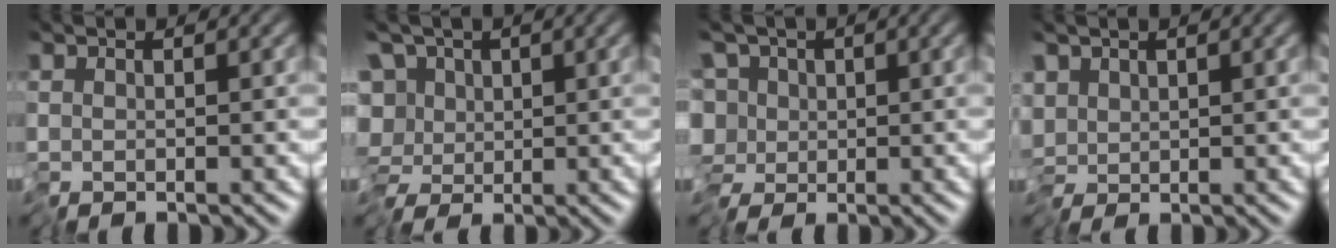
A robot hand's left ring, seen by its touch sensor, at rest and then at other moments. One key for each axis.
{"total": 8.6, "fx": -1.1, "fy": 7.0, "fz": 4.9, "tx": -0.066, "ty": 0.020, "tz": -0.062}
{"total": 7.6, "fx": -0.8, "fy": 5.9, "fz": 4.6, "tx": -0.066, "ty": 0.022, "tz": -0.056}
{"total": 1.7, "fx": -0.2, "fy": 1.0, "fz": 1.4, "tx": -0.024, "ty": 0.008, "tz": -0.011}